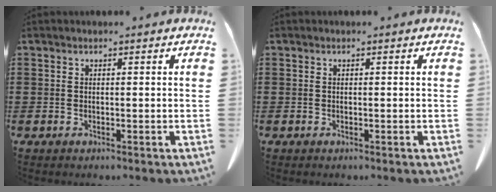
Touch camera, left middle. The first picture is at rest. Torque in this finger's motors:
{"motor_torque": [-0.01, -0.13, 0.00, 0.01]}